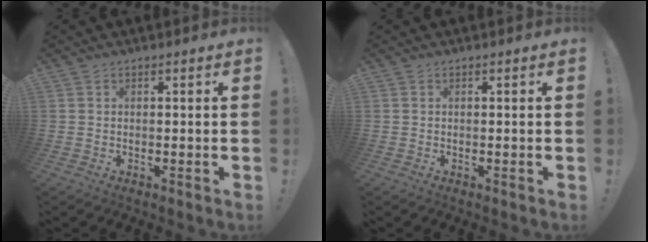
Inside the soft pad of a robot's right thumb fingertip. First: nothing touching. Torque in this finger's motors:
{"motor_torque": [0.00, 0.00, 0.00, 0.00, 0.00]}